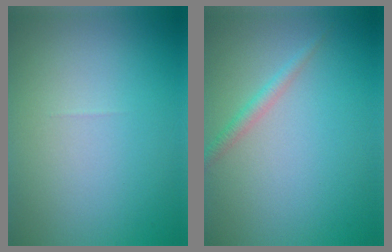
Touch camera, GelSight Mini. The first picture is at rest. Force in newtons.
{"total": 1.4, "press": 1.4, "slide": 0.1}